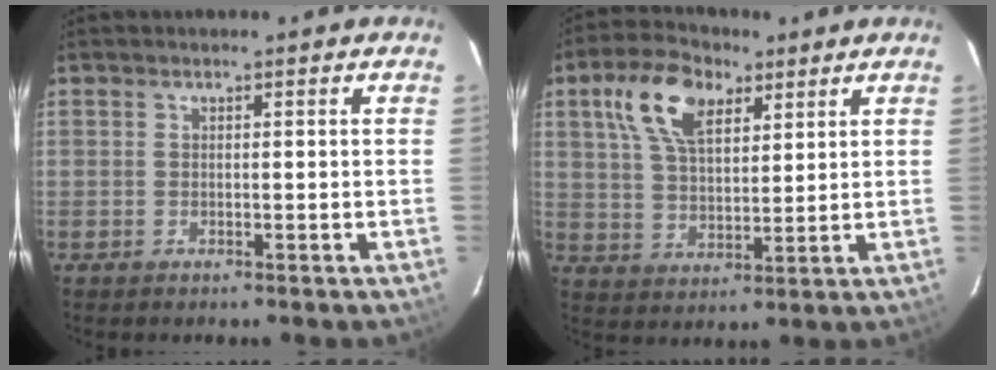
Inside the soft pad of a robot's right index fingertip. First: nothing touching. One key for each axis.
{"total": 11.8, "fx": 5.7, "fy": 6.2, "fz": 8.2, "tx": -0.160, "ty": 0.030, "tz": 0.104}